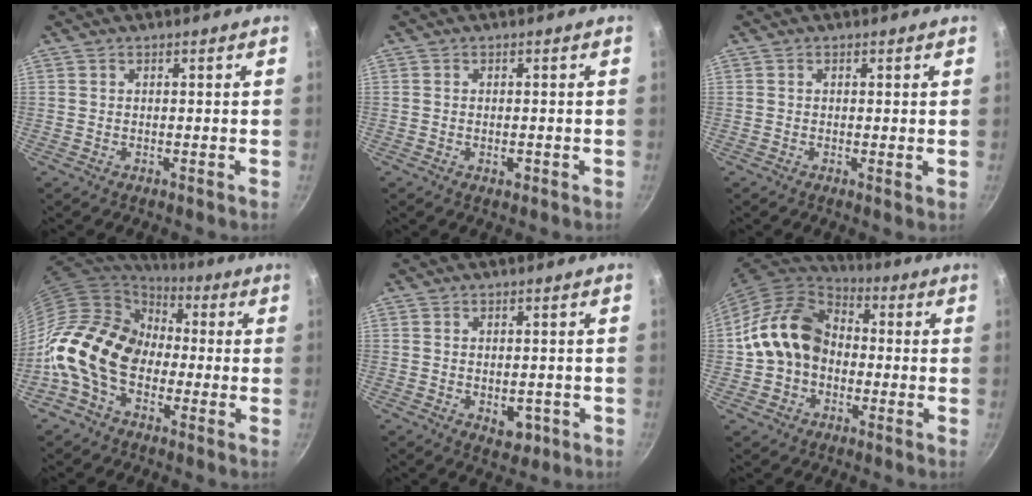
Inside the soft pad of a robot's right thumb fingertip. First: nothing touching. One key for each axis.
{"total": 1.4, "fx": -0.5, "fy": 0.8, "fz": 1.1, "tx": -0.017, "ty": 0.001, "tz": -0.009}
{"total": 0.8, "fx": 0.2, "fy": 0.3, "fz": 0.8, "tx": -0.012, "ty": -0.004, "tz": 0.001}
{"total": 18.9, "fx": -2.8, "fy": 13.4, "fz": 13.0, "tx": -0.215, "ty": 0.044, "tz": -0.071}
{"total": 4.4, "fx": -1.3, "fy": 2.9, "fz": 3.1, "tx": -0.025, "ty": 0.004, "tz": -0.012}
{"total": 15.0, "fx": -0.8, "fy": 11.8, "fz": 9.2, "tx": -0.138, "ty": 0.040, "tz": -0.027}